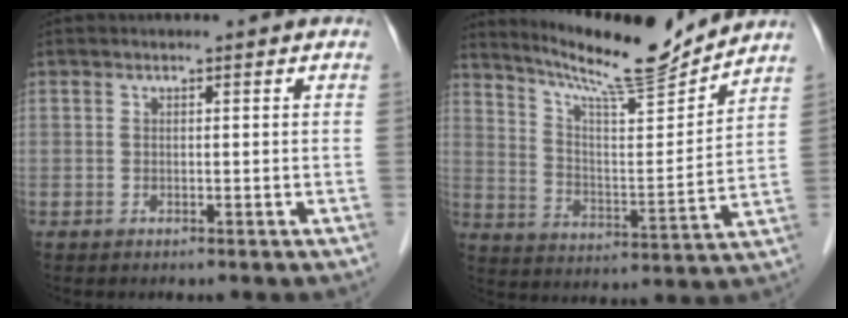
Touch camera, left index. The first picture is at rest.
{"total": 14.6, "force": [13.6, -0.3, 5.2], "torque": [-0.098, -0.010, 0.224]}